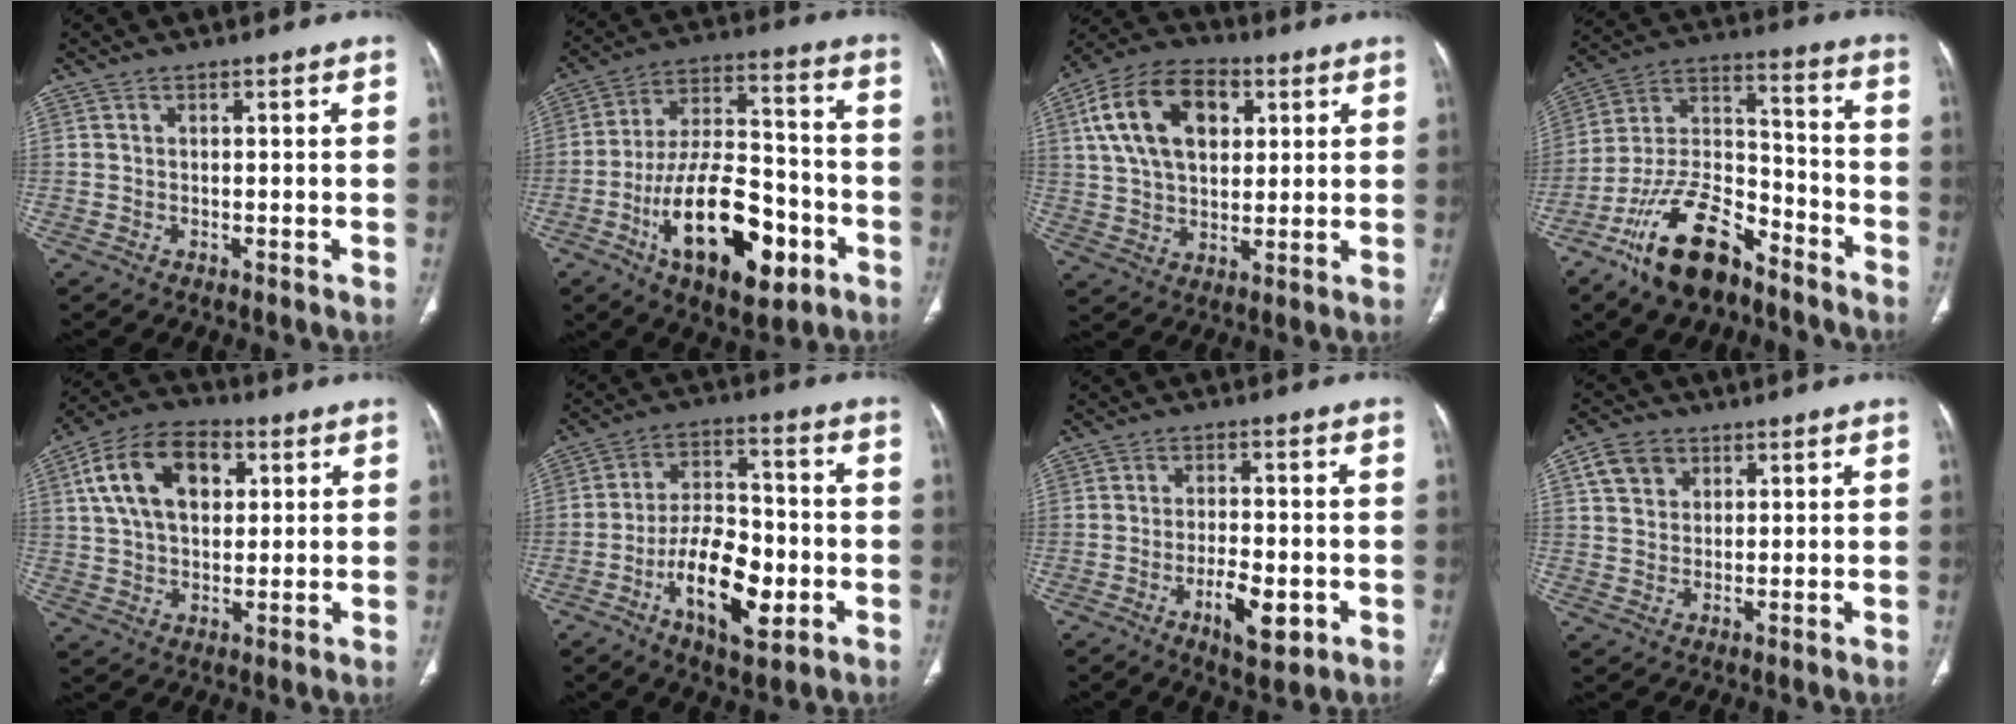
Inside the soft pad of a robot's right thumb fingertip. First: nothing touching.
{"total": 21.9, "force": [-8.7, 10.3, 17.3], "torque": [-0.266, 0.047, -0.134]}
{"total": 17.1, "force": [5.4, 10.8, 12.1], "torque": [-0.198, 0.004, 0.093]}
{"total": 18.4, "force": [-12.1, 8.6, 10.8], "torque": [-0.180, 0.084, -0.218]}
{"total": 15.4, "force": [4.8, 9.7, 10.9], "torque": [-0.175, 0.006, 0.082]}
{"total": 14.5, "force": [-5.0, 7.0, 11.7], "torque": [-0.179, 0.026, -0.083]}
{"total": 7.4, "force": [-2.7, 2.9, 6.2], "torque": [-0.098, 0.006, -0.039]}
{"total": 6.1, "force": [2.8, 4.8, 2.6], "torque": [-0.025, -0.007, 0.052]}